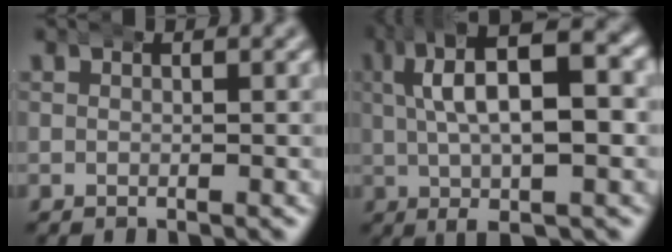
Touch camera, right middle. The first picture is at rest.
{"total": 11.9, "force": [2.1, 5.7, 10.2], "torque": [-0.145, 0.016, 0.026]}